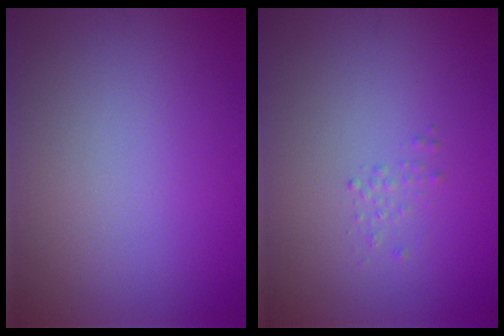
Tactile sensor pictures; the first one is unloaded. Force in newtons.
{"total": 0.6, "press": 0.6, "slide": 0.1}